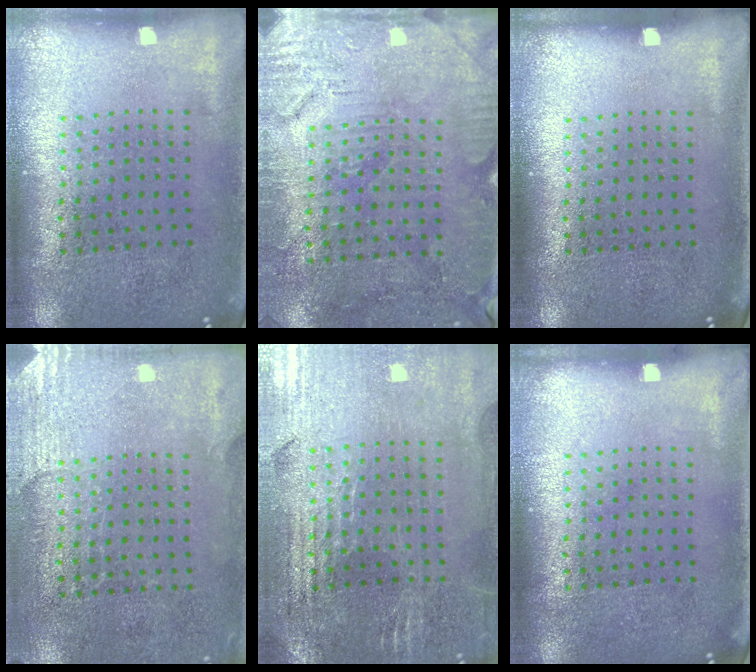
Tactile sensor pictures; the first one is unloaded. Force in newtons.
{"total": 3.0, "press": 2.9, "slide": 1.0}
{"total": 0.0}
{"total": 2.6, "press": 2.3, "slide": 1.2}
{"total": 1.8, "press": 1.7, "slide": 0.4}
{"total": 0.0}